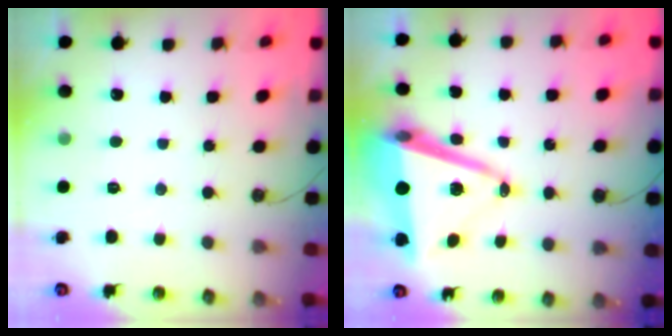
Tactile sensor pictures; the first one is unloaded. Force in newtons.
{"total": 14.7, "press": 14.2, "slide": 3.9}